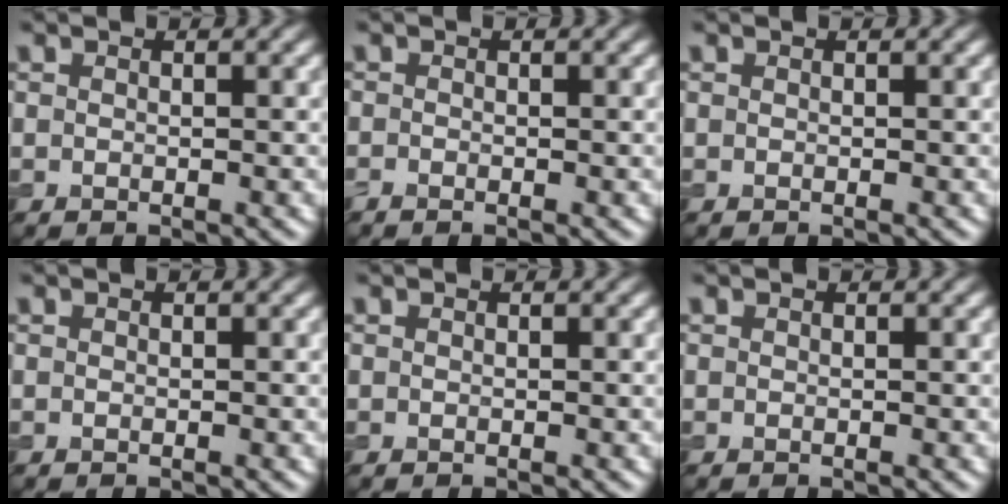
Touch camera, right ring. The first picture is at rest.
{"total": 0.5, "force": [-0.5, 0.1, 0.2], "torque": [-0.004, -0.004, -0.011]}
{"total": 0.0}
{"total": 0.0}
{"total": 0.0}
{"total": 0.0}